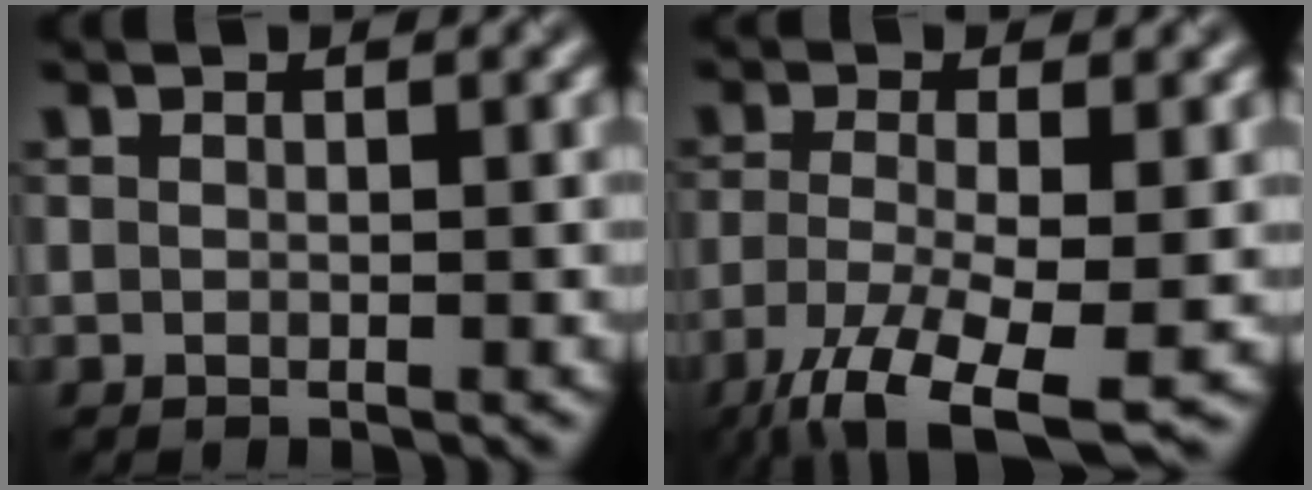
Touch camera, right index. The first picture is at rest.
{"total": 8.7, "force": [-4.9, 2.3, 6.8], "torque": [-0.136, -0.021, -0.091]}